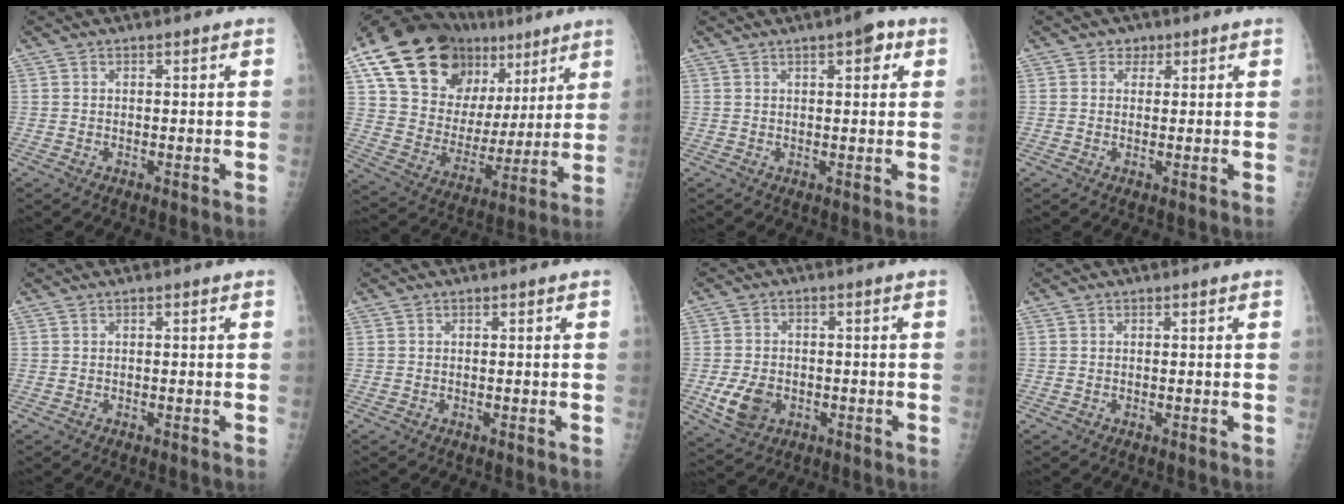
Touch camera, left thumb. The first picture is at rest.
{"total": 24.8, "force": [13.6, 15.6, 13.7], "torque": [-0.187, -0.008, 0.237]}
{"total": 4.1, "force": [2.0, 1.5, 3.3], "torque": [-0.032, -0.002, 0.021]}
{"total": 1.8, "force": [0.9, 1.6, 0.3], "torque": [0.013, -0.003, 0.006]}
{"total": 0.0}
{"total": 0.0}
{"total": 7.3, "force": [-2.0, 5.4, 4.4], "torque": [-0.073, 0.002, -0.030]}
{"total": 0.0}